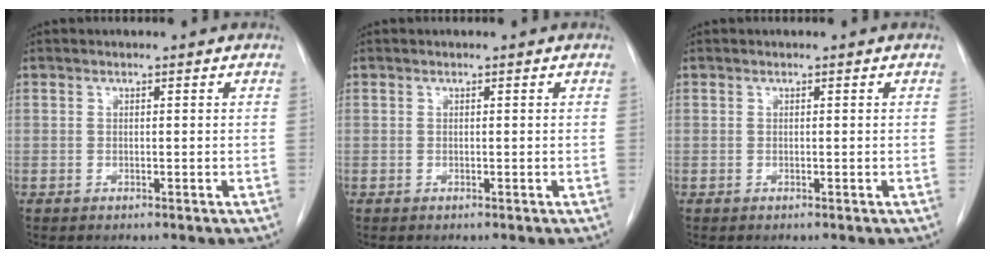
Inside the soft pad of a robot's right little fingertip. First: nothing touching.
{"total": 0.0}
{"total": 0.0}